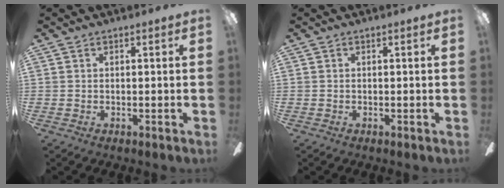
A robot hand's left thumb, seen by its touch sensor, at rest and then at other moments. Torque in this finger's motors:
{"motor_torque": [-0.05, -0.06, 0.12, -0.18, 0.00]}